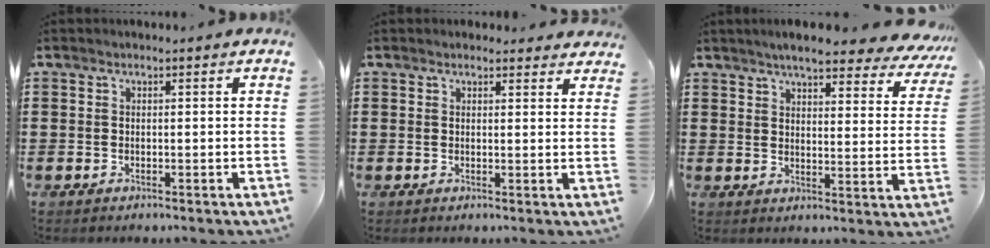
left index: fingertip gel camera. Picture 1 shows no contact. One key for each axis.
{"total": 1.6, "fx": 1.5, "fy": 0.6, "fz": 0.1, "tx": 0.001, "ty": 0.001, "tz": 0.028}
{"total": 6.2, "fx": 5.5, "fy": 0.5, "fz": 2.9, "tx": -0.060, "ty": -0.028, "tz": 0.091}